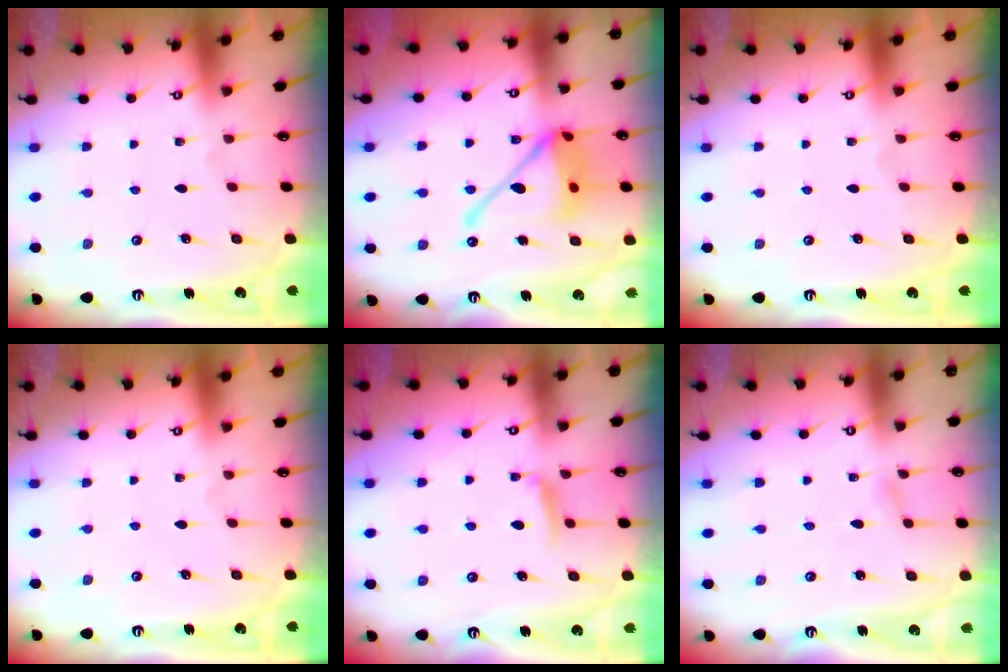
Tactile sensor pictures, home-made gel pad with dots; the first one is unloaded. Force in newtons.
{"total": 16.3, "press": 16.2, "slide": 2.1}
{"total": 0.0}
{"total": 0.0}
{"total": 6.5, "press": 6.5, "slide": 1.0}
{"total": 1.2, "press": 1.2, "slide": 0.1}